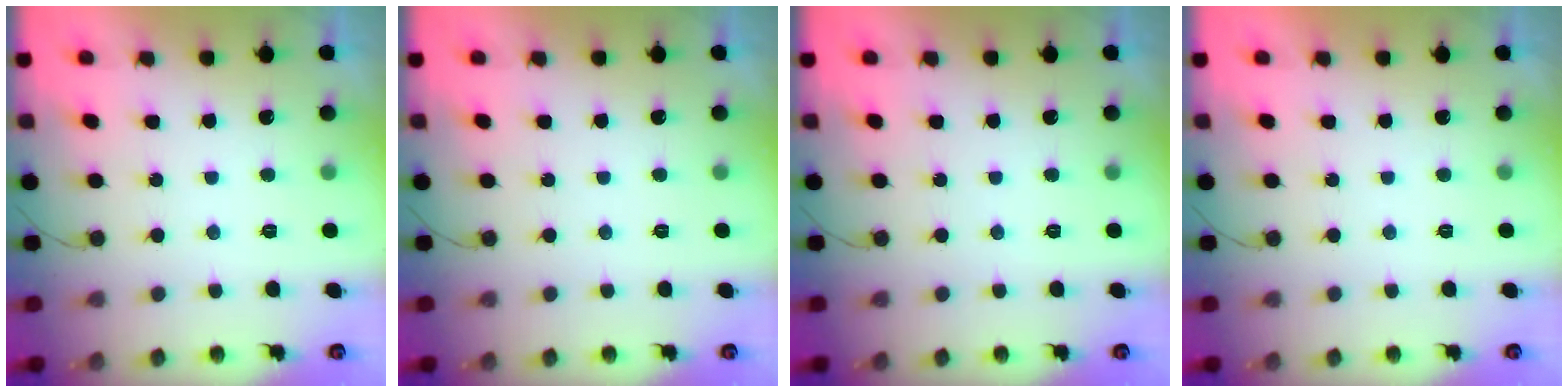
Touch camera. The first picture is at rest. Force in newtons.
{"total": 0.0}
{"total": 0.0}
{"total": 1.8, "press": 1.8, "slide": 0.1}